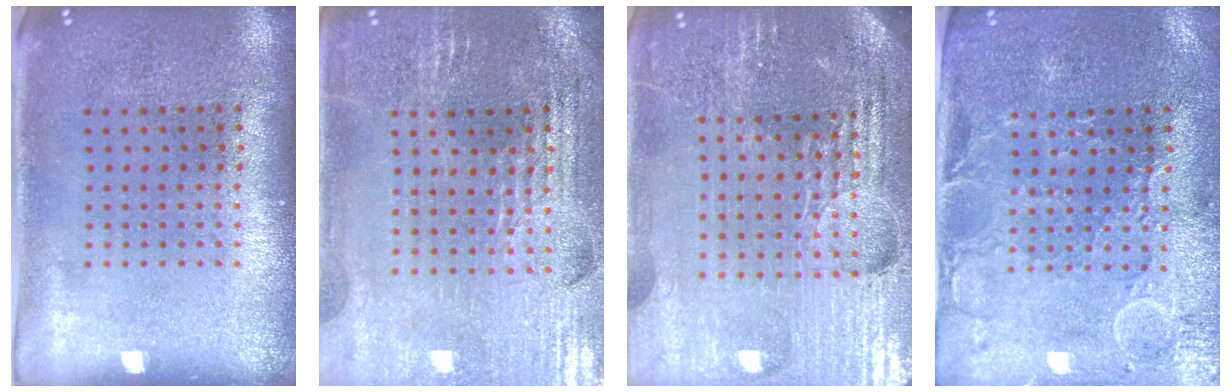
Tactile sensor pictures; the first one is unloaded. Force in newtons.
{"total": 2.8, "press": 2.7, "slide": 0.5}
{"total": 5.4, "press": 4.9, "slide": 2.2}
{"total": 0.8, "press": 0.7, "slide": 0.4}